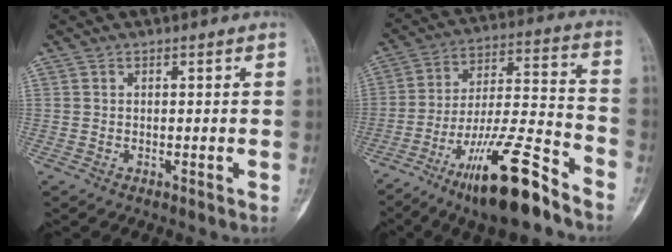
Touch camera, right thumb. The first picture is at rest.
{"total": 19.3, "force": [-12.8, 4.1, 13.8], "torque": [-0.249, 0.080, -0.220]}